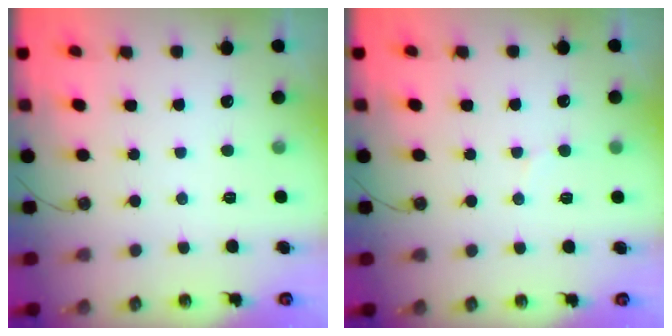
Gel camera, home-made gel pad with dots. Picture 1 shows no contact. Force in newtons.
{"total": 6.3, "press": 6.2, "slide": 0.5}